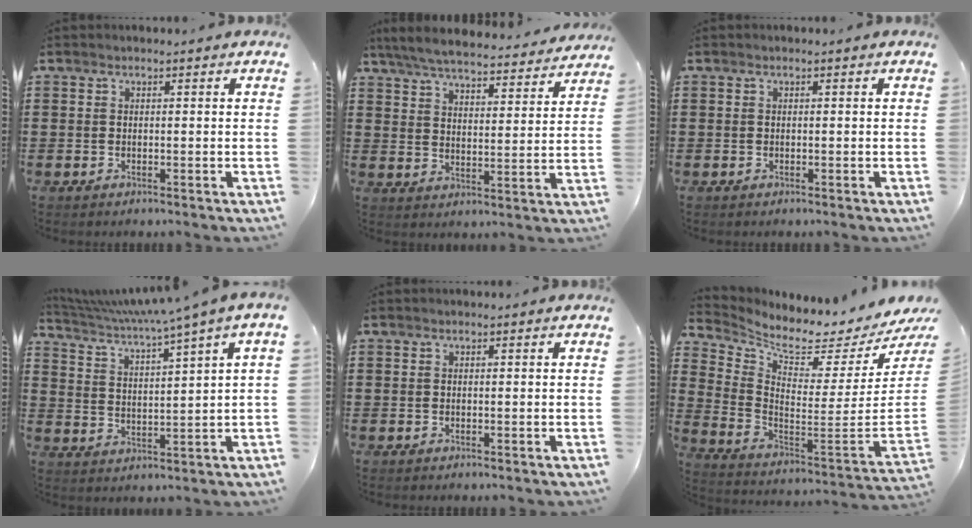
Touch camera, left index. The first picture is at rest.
{"total": 5.9, "force": [5.7, -0.1, 1.5], "torque": [-0.057, -0.040, 0.099]}
{"total": 0.0}
{"total": 4.0, "force": [3.2, -1.1, 2.2], "torque": [-0.060, -0.035, 0.047]}
{"total": 0.0}
{"total": 4.1, "force": [3.3, 0.6, 2.3], "torque": [-0.061, -0.058, 0.047]}